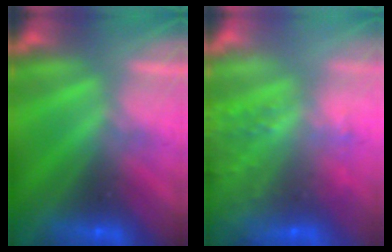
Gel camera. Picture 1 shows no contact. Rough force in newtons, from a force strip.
{"total": 10.8}